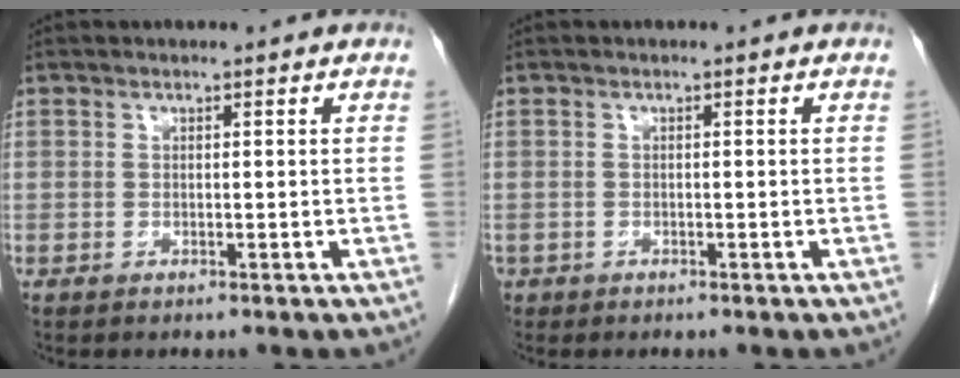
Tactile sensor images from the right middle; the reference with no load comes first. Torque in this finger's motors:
{"motor_torque": [1.10, -1.04, 0.27, 0.07]}